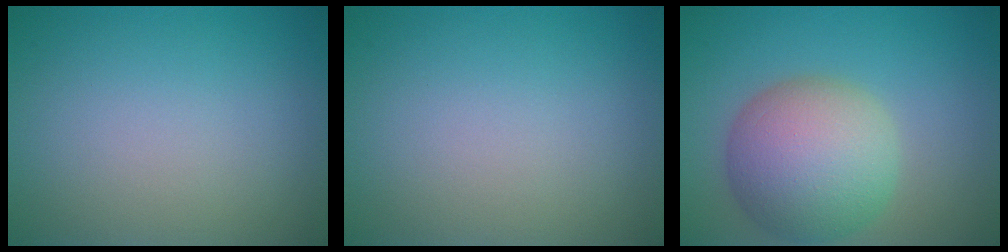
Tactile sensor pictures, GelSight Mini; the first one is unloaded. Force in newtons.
{"total": 0.0}
{"total": 8.5, "press": 8.5, "slide": 0.3}